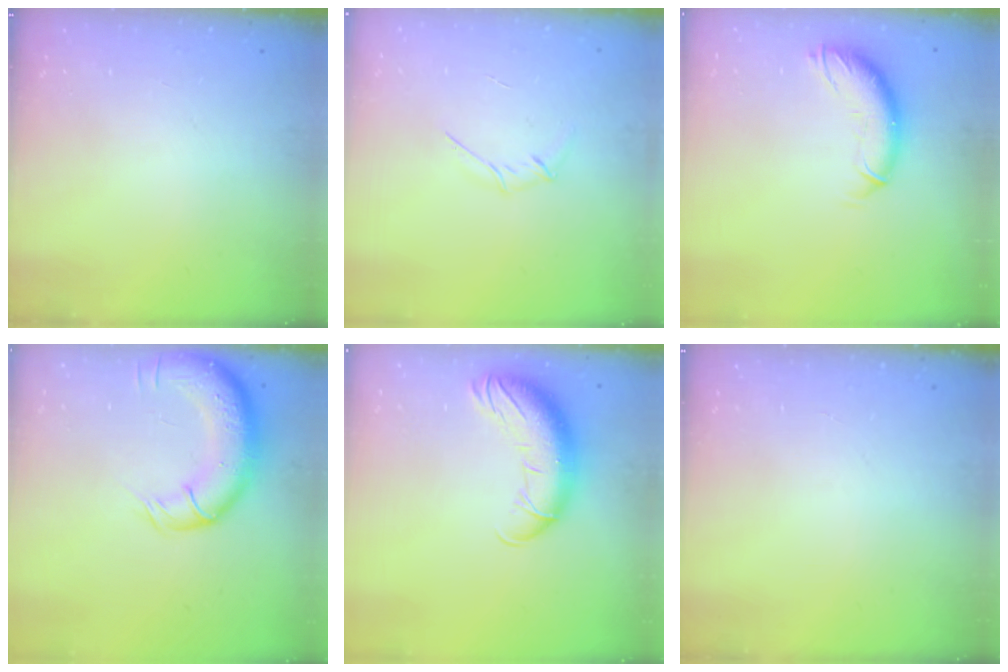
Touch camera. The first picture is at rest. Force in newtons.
{"total": 3.3, "press": 3.2, "slide": 0.9}
{"total": 10.7, "press": 10.6, "slide": 1.0}
{"total": 13.7, "press": 13.3, "slide": 3.4}
{"total": 14.8, "press": 14.3, "slide": 3.6}
{"total": 0.0}